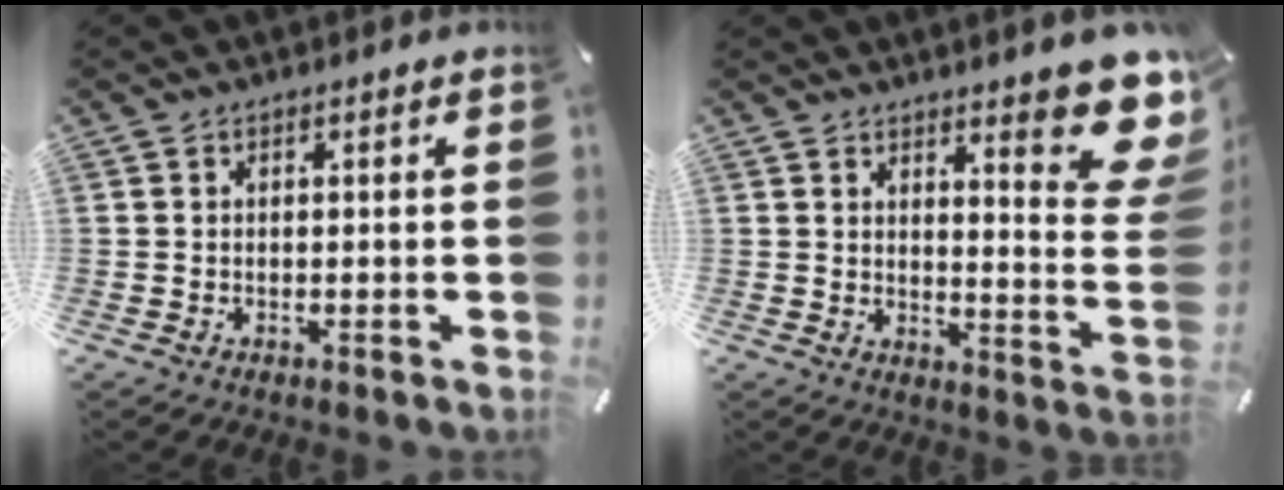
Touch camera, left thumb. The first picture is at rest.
{"total": 13.6, "force": [9.2, 3.5, 9.4], "torque": [-0.115, -0.079, 0.155]}